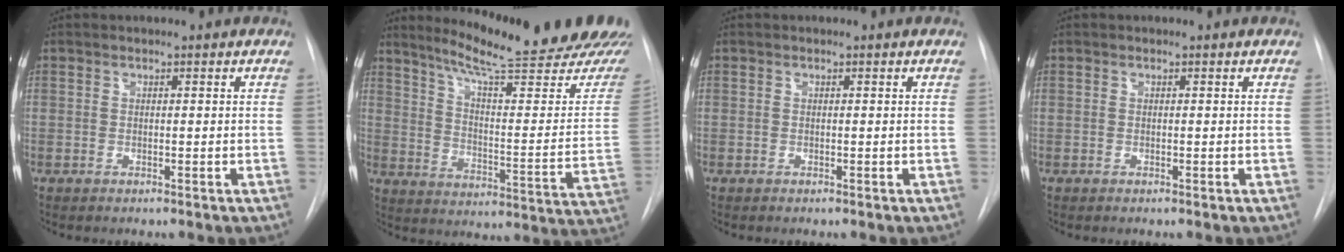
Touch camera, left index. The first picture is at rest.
{"total": 25.8, "force": [22.8, 1.1, 12.1], "torque": [-0.173, -0.105, 0.292]}
{"total": 0.0}
{"total": 0.0}